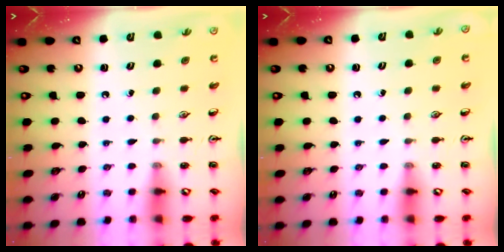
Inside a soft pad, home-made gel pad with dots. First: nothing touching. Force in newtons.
{"total": 0.0}